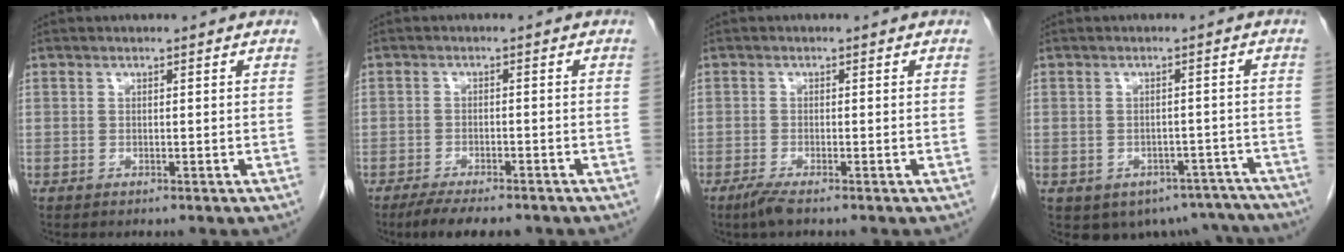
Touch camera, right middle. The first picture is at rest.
{"total": 6.8, "force": [-5.4, 1.8, 3.6], "torque": [-0.051, -0.009, -0.084]}
{"total": 2.1, "force": [-1.5, 0.0, 1.5], "torque": [-0.039, -0.007, -0.034]}
{"total": 10.7, "force": [-8.0, 6.6, 2.4], "torque": [-0.020, 0.017, -0.086]}